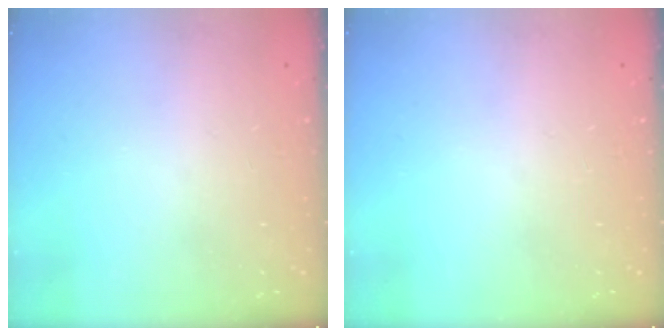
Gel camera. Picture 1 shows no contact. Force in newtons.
{"total": 0.0}